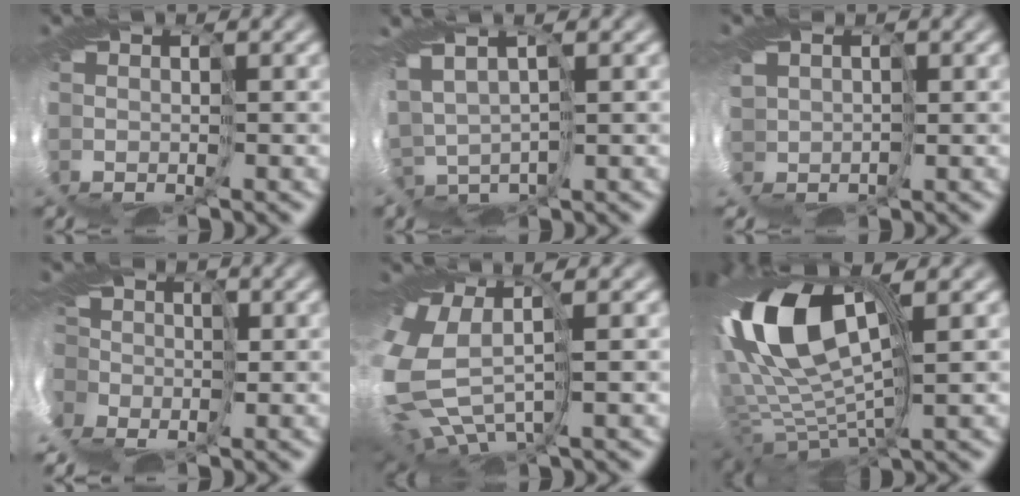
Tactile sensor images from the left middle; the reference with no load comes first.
{"total": 2.6, "force": [2.1, 0.9, 1.2], "torque": [-0.050, 0.012, 0.050]}
{"total": 2.8, "force": [0.5, 2.7, -0.4], "torque": [-0.019, -0.002, 0.015]}
{"total": 12.5, "force": [-7.0, 9.1, 4.9], "torque": [-0.117, -0.020, -0.119]}
{"total": 8.7, "force": [-0.7, 6.0, 6.2], "torque": [-0.171, -0.035, 0.025]}
{"total": 12.5, "force": [3.7, 6.4, 10.0], "torque": [-0.245, 0.017, 0.067]}